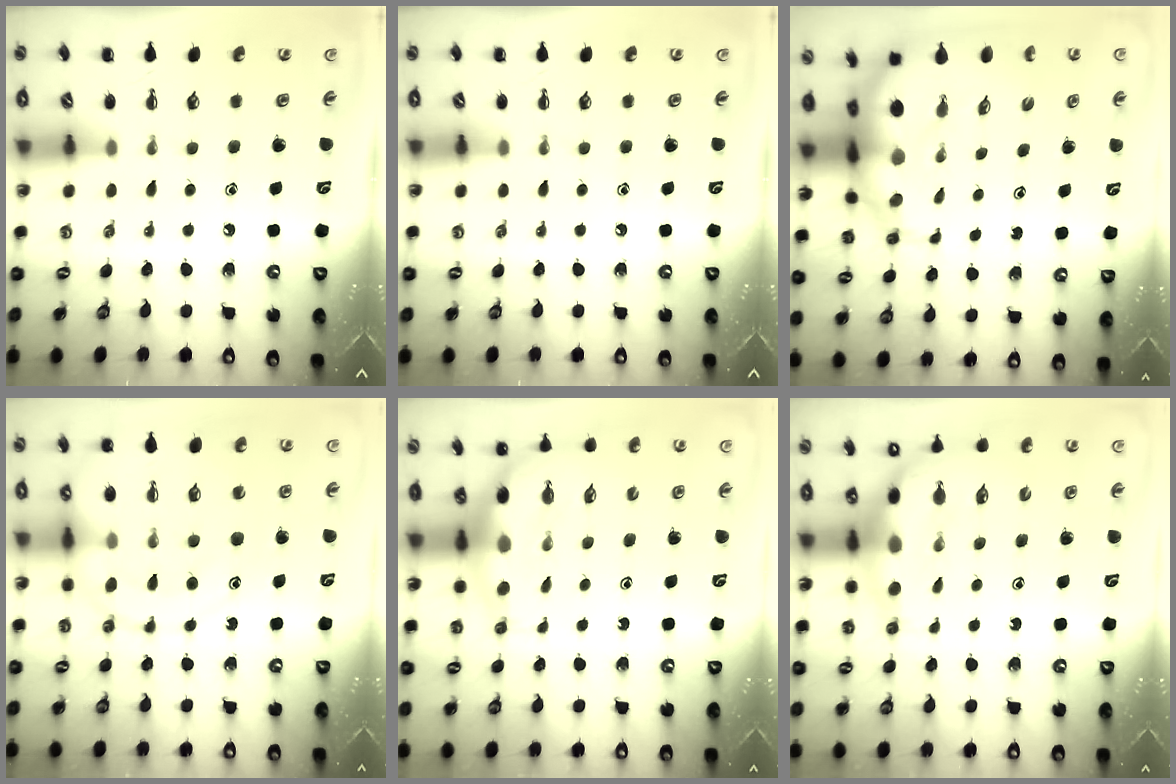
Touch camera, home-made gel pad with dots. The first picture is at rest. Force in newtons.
{"total": 0.0}
{"total": 12.9, "press": 12.5, "slide": 3.5}
{"total": 16.6, "press": 16.4, "slide": 2.7}
{"total": 6.9, "press": 6.7, "slide": 1.6}
{"total": 9.0, "press": 8.8, "slide": 2.2}